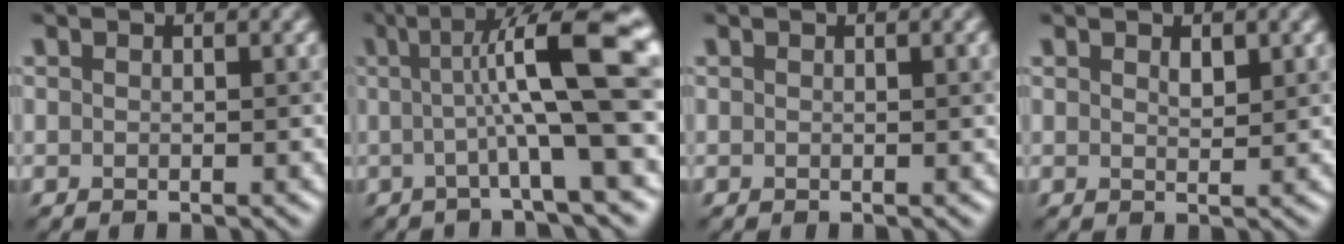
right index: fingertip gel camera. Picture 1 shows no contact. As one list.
[{"total": 10.7, "force": [1.0, 1.3, 10.5], "torque": [-0.138, 0.017, 0.012]}, {"total": 1.1, "force": [0.2, 0.4, 1.0], "torque": [-0.010, 0.005, 0.000]}, {"total": 0.9, "force": [0.8, 0.2, 0.4], "torque": [-0.011, 0.003, 0.017]}]